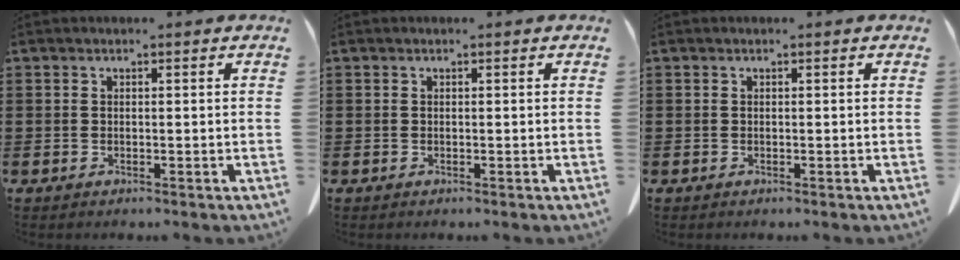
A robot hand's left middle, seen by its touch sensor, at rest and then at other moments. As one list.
[{"total": 0.0}, {"total": 0.0}]